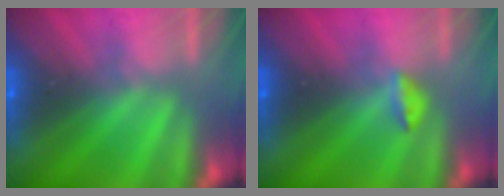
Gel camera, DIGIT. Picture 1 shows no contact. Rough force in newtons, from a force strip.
{"total": 2.8}